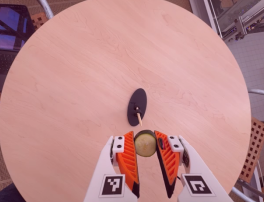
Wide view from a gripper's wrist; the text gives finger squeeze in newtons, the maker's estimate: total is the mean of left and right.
{"total": 7.5, "left": 7.3, "right": 7.7}